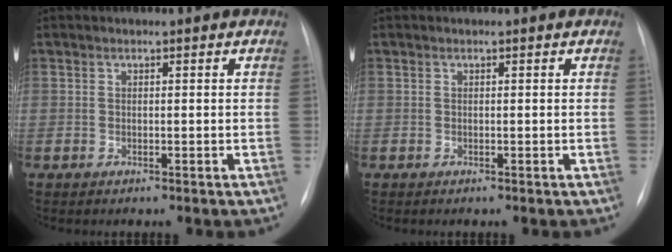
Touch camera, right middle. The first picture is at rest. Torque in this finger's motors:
{"motor_torque": [0.11, -0.31, -0.01, 0.00]}